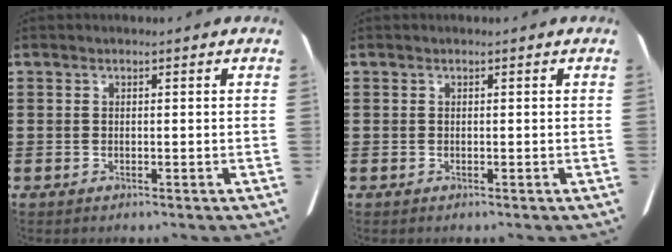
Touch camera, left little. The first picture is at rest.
{"total": 0.0}